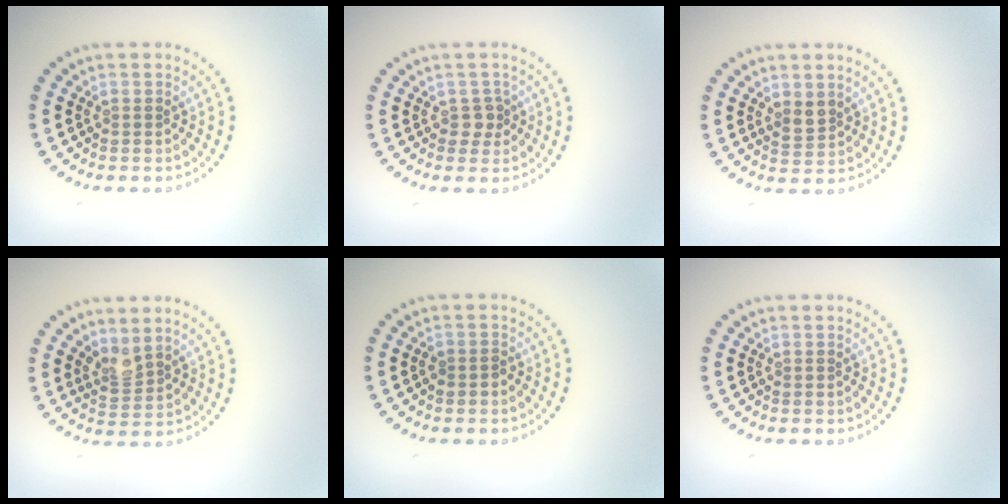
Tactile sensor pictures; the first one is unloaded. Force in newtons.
{"total": 1.4, "press": 1.1, "slide": 0.8}
{"total": 1.6, "press": 1.4, "slide": 0.8}
{"total": 2.1, "press": 1.5, "slide": 1.4}
{"total": 0.8, "press": 0.7, "slide": 0.4}
{"total": 0.0}